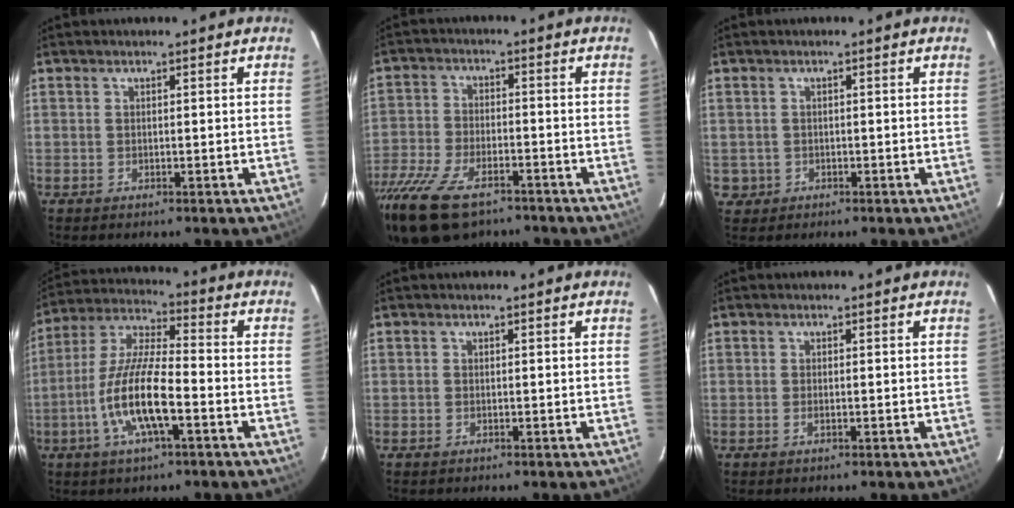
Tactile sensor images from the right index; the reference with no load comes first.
{"total": 17.1, "force": [-12.1, 7.4, 9.4], "torque": [-0.226, -0.039, -0.223]}
{"total": 2.6, "force": [-0.4, 2.6, 0.3], "torque": [-0.006, 0.005, 0.000]}
{"total": 13.2, "force": [-4.9, 2.9, 11.9], "torque": [-0.246, -0.003, -0.097]}
{"total": 0.7, "force": [-0.4, 0.5, 0.0], "torque": [0.001, 0.002, -0.007]}
{"total": 0.8, "force": [-0.4, 0.3, 0.7], "torque": [-0.015, 0.001, -0.007]}